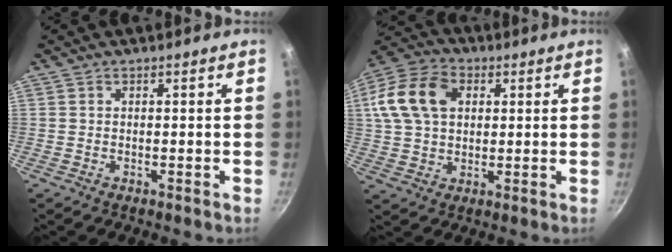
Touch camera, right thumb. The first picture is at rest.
{"total": 14.6, "force": [3.6, 10.4, 9.5], "torque": [-0.171, 0.016, 0.055]}